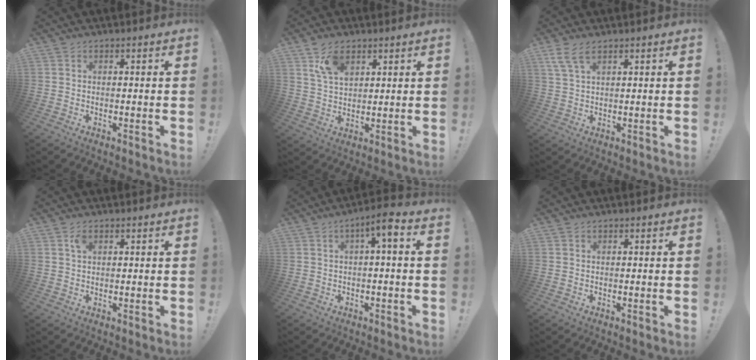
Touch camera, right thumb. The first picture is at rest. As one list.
[{"total": 8.8, "force": [5.1, 5.0, 5.1], "torque": [-0.097, -0.011, 0.100]}, {"total": 5.9, "force": [3.7, 2.2, 4.1], "torque": [-0.083, -0.005, 0.071]}, {"total": 2.1, "force": [1.1, 1.2, 1.4], "torque": [-0.023, -0.002, 0.019]}, {"total": 5.2, "force": [0.2, 1.0, 5.1], "torque": [-0.086, 0.003, 0.001]}, {"total": 0.0}]